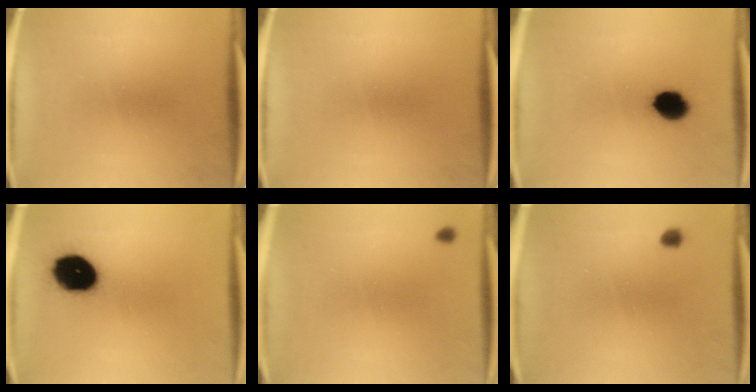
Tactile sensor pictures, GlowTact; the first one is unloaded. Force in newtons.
{"total": 0.0}
{"total": 7.0}
{"total": 14.3}
{"total": 0.8}
{"total": 1.3}